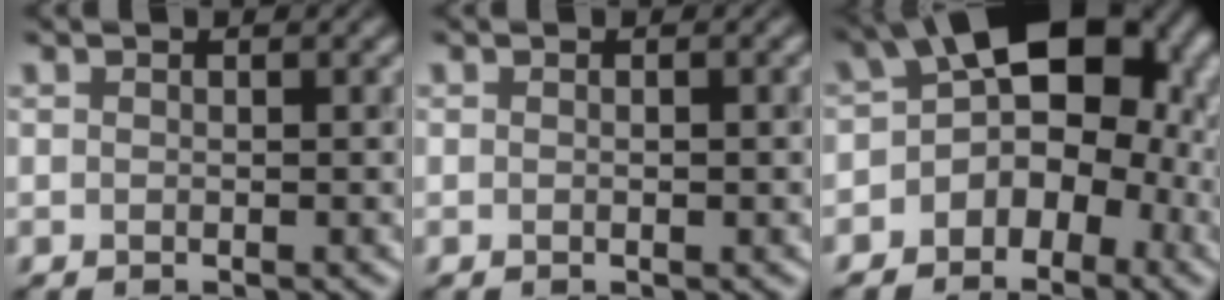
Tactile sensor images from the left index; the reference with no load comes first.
{"total": 0.7, "force": [0.0, 0.2, 0.7], "torque": [-0.008, -0.002, 0.001]}
{"total": 10.7, "force": [-0.6, 7.2, 7.9], "torque": [-0.079, 0.019, -0.018]}